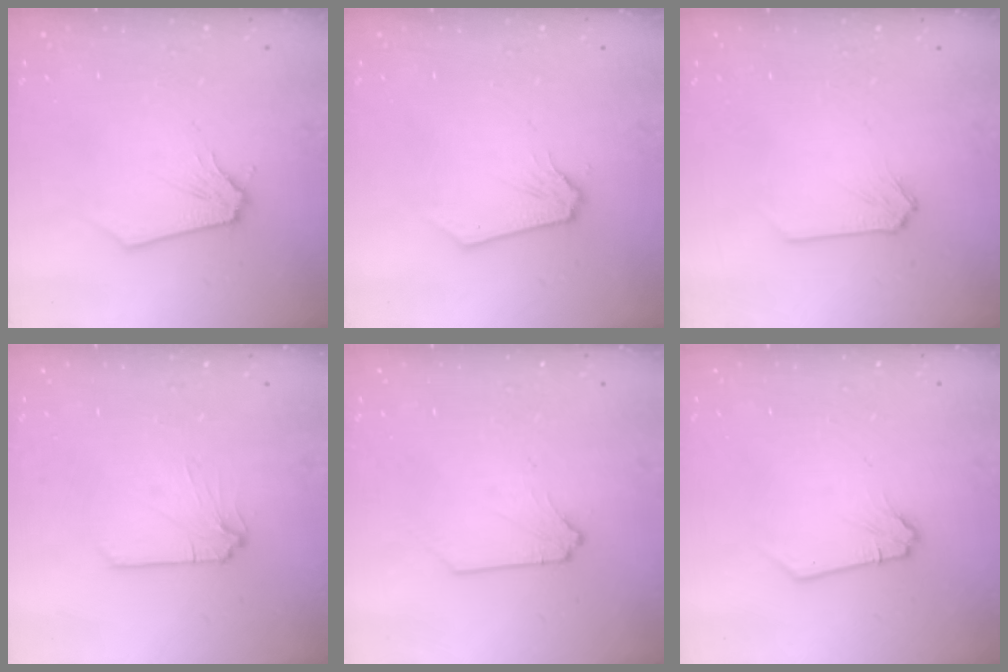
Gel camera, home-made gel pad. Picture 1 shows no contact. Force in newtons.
{"total": 0.0}
{"total": 0.0}
{"total": 0.0}
{"total": 0.0}
{"total": 0.0}